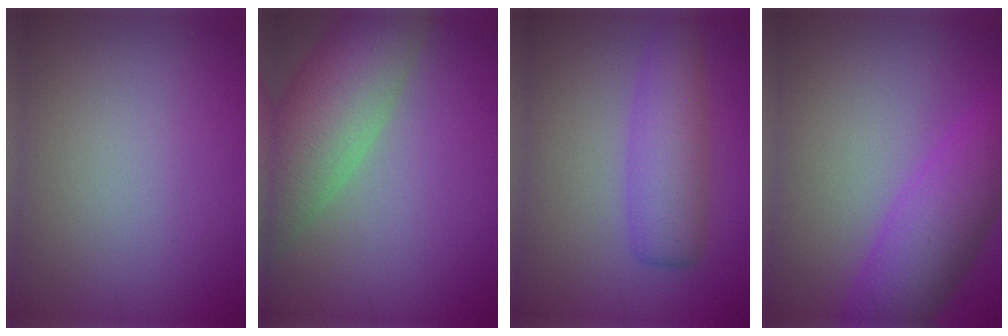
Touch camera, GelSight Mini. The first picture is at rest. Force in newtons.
{"total": 8.9, "press": 8.9, "slide": 0.4}
{"total": 4.3, "press": 4.3, "slide": 0.1}
{"total": 6.6, "press": 6.6, "slide": 0.1}